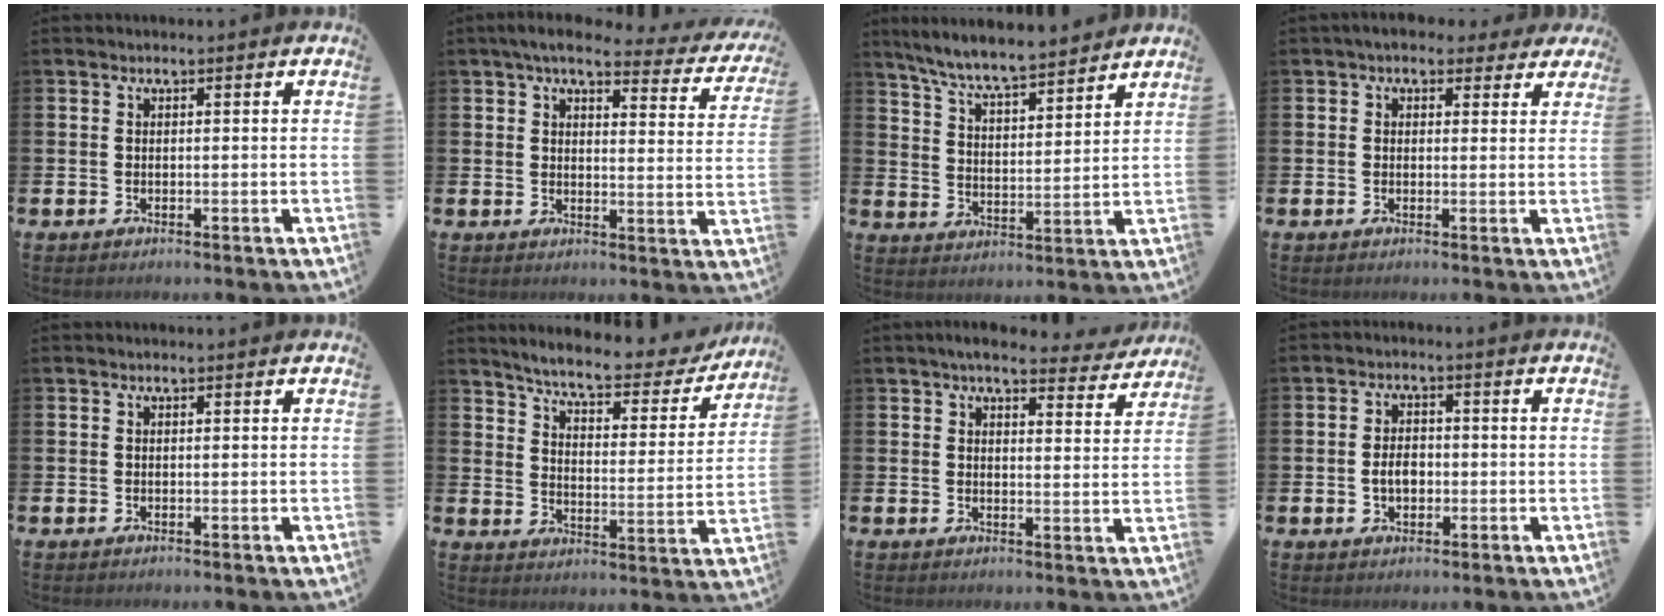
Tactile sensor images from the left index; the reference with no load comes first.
{"total": 5.4, "force": [4.6, 1.4, 2.5], "torque": [-0.052, -0.024, 0.074]}
{"total": 7.5, "force": [7.2, 0.4, 2.4], "torque": [-0.075, -0.043, 0.127]}
{"total": 3.7, "force": [2.9, 2.0, 1.1], "torque": [-0.020, -0.006, 0.050]}
{"total": 0.0}
{"total": 6.7, "force": [6.1, 1.0, 2.5], "torque": [-0.071, -0.045, 0.097]}
{"total": 5.3, "force": [4.8, 1.3, 1.9], "torque": [-0.032, -0.024, 0.082]}
{"total": 3.3, "force": [-0.5, 2.2, 2.3], "torque": [-0.029, -0.001, -0.015]}